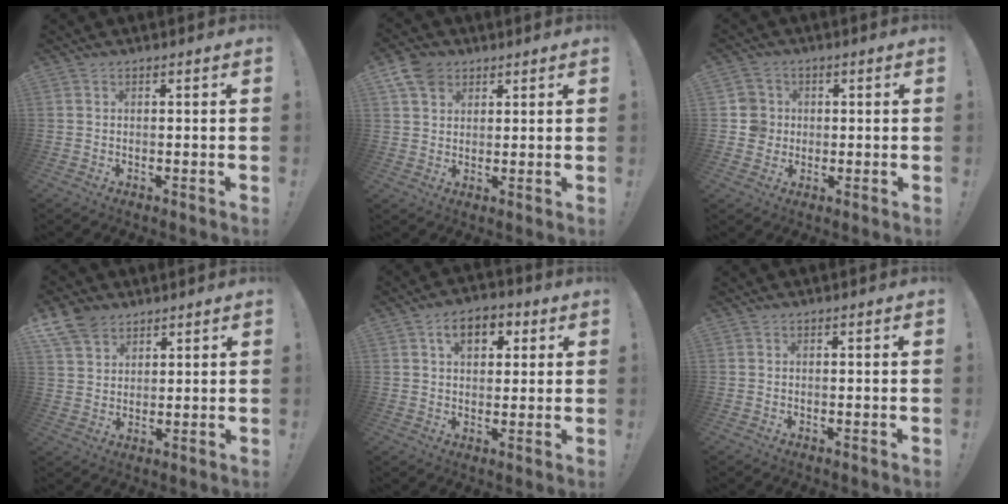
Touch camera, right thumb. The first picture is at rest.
{"total": 7.4, "force": [4.0, 5.4, 2.9], "torque": [-0.052, -0.012, 0.081]}
{"total": 5.8, "force": [0.1, 5.7, 0.9], "torque": [-0.020, 0.004, 0.004]}
{"total": 8.5, "force": [6.0, 5.5, 2.7], "torque": [-0.055, -0.030, 0.121]}
{"total": 8.4, "force": [3.3, 5.6, 5.2], "torque": [-0.069, 0.001, 0.057]}
{"total": 0.0}